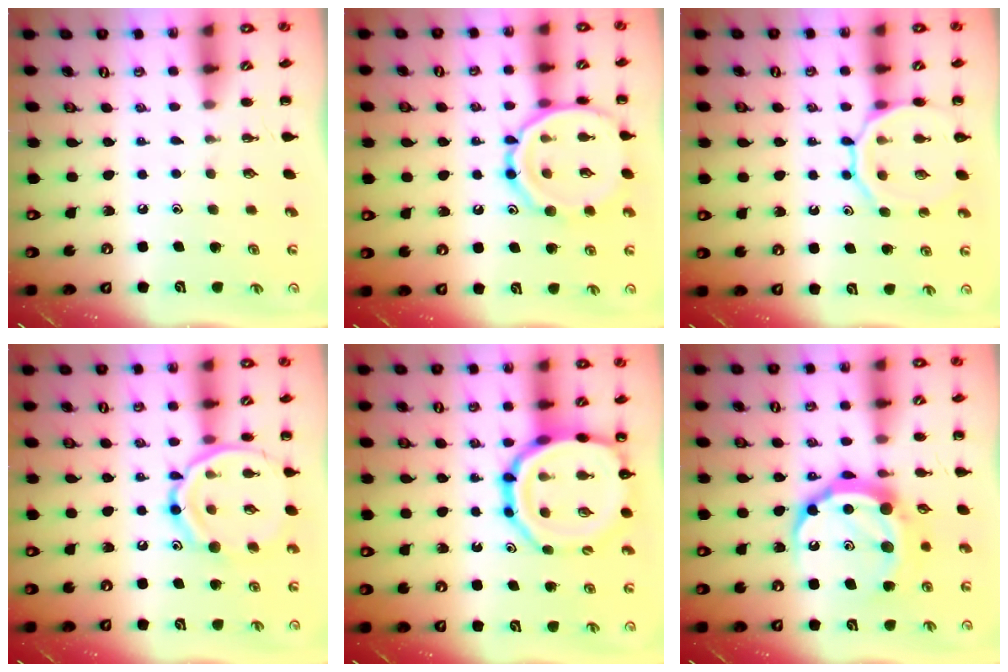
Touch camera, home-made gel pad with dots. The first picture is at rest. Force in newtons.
{"total": 15.5, "press": 15.4, "slide": 1.0}
{"total": 13.0, "press": 12.9, "slide": 1.5}
{"total": 15.3, "press": 15.2, "slide": 1.6}
{"total": 19.2, "press": 18.9, "slide": 3.0}
{"total": 15.8, "press": 15.8, "slide": 1.1}